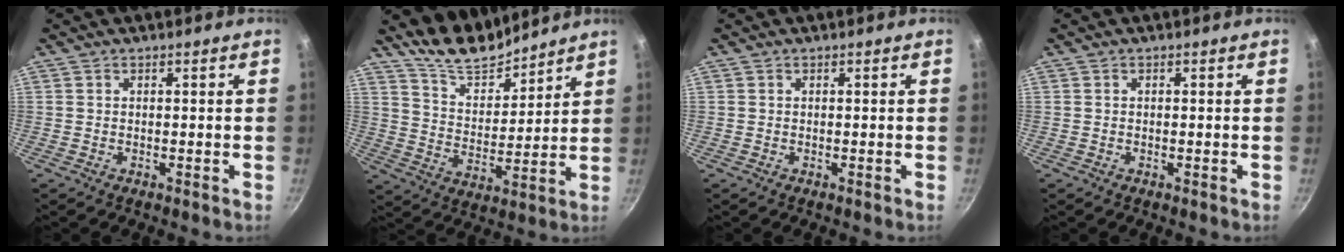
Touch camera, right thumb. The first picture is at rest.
{"total": 10.4, "force": [9.6, 3.1, 2.3], "torque": [-0.015, -0.081, 0.177]}
{"total": 0.0}
{"total": 0.0}